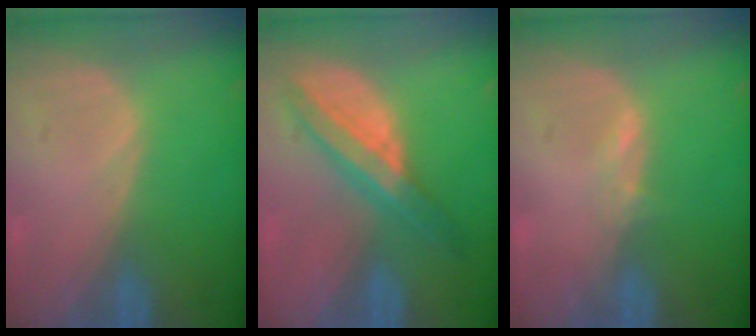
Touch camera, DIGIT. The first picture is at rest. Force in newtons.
{"total": 6.4, "press": 6.4, "slide": 0.1}
{"total": 1.3, "press": 1.2, "slide": 0.5}